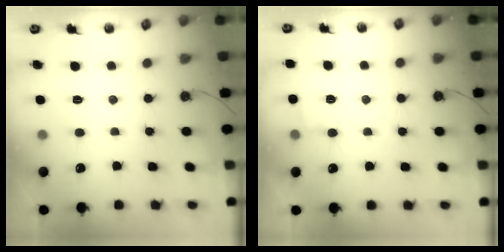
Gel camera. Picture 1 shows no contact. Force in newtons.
{"total": 1.7, "press": 1.6, "slide": 0.4}